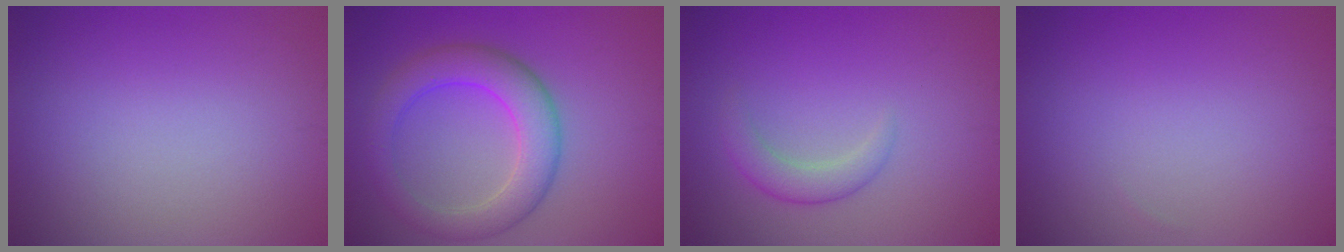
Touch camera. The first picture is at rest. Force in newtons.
{"total": 5.7, "press": 5.7, "slide": 0.1}
{"total": 2.3, "press": 2.2, "slide": 0.2}
{"total": 0.0}